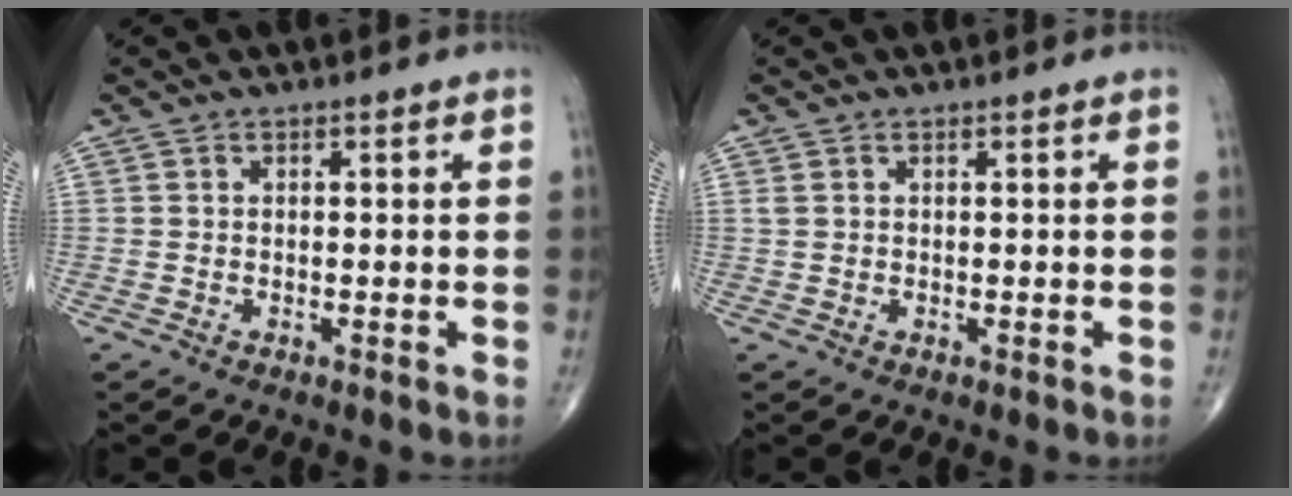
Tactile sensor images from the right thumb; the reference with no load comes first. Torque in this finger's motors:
{"motor_torque": [-0.01, -0.14, 0.20, 0.29, 0.01]}